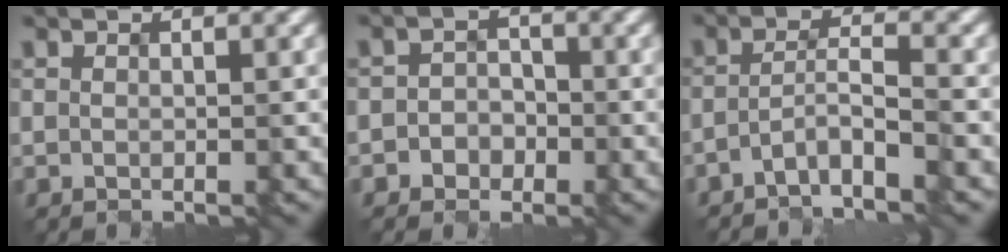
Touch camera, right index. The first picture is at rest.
{"total": 2.1, "force": [-1.1, 1.8, 0.4], "torque": [0.002, 0.001, -0.025]}
{"total": 2.8, "force": [-2.0, 0.3, 2.0], "torque": [-0.036, 0.011, -0.046]}